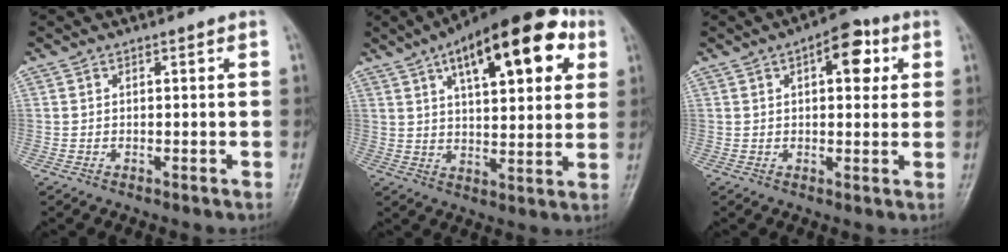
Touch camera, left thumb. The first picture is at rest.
{"total": 21.3, "force": [9.1, 8.8, 17.2], "torque": [-0.227, -0.001, 0.134]}
{"total": 8.0, "force": [2.8, 4.0, 6.3], "torque": [-0.057, 0.004, 0.030]}